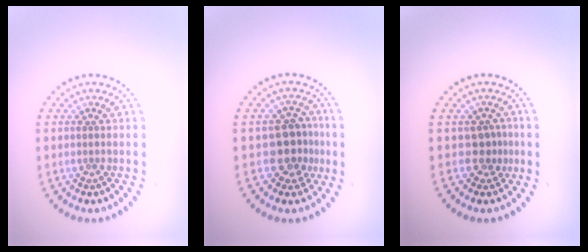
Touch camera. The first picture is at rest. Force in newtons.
{"total": 3.4, "press": 3.1, "slide": 1.4}
{"total": 1.8, "press": 1.3, "slide": 1.3}